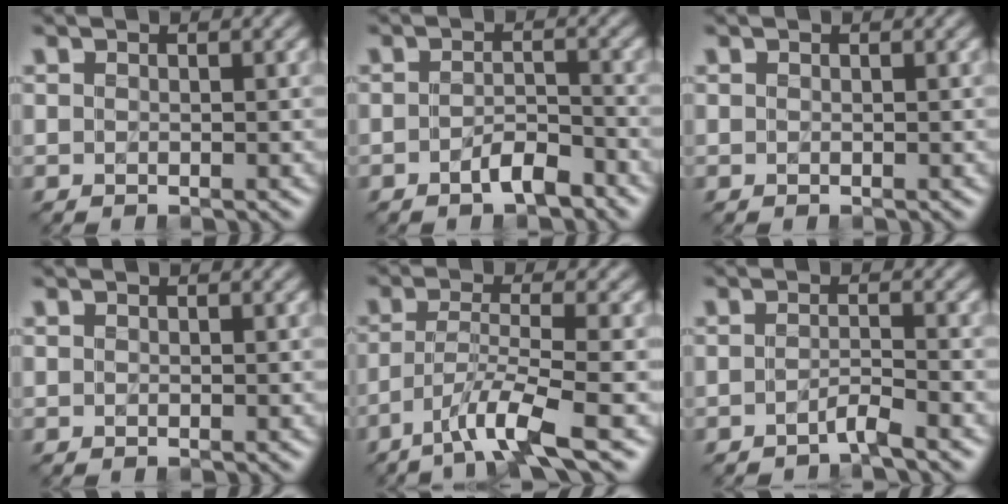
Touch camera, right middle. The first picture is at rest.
{"total": 2.6, "force": [-1.9, 1.0, 1.5], "torque": [-0.024, 0.006, -0.035]}
{"total": 0.0}
{"total": 0.0}
{"total": 4.4, "force": [-3.0, -0.5, 3.2], "torque": [-0.061, 0.003, -0.065]}
{"total": 1.3, "force": [-1.3, -0.3, 0.4], "torque": [-0.009, 0.007, -0.026]}